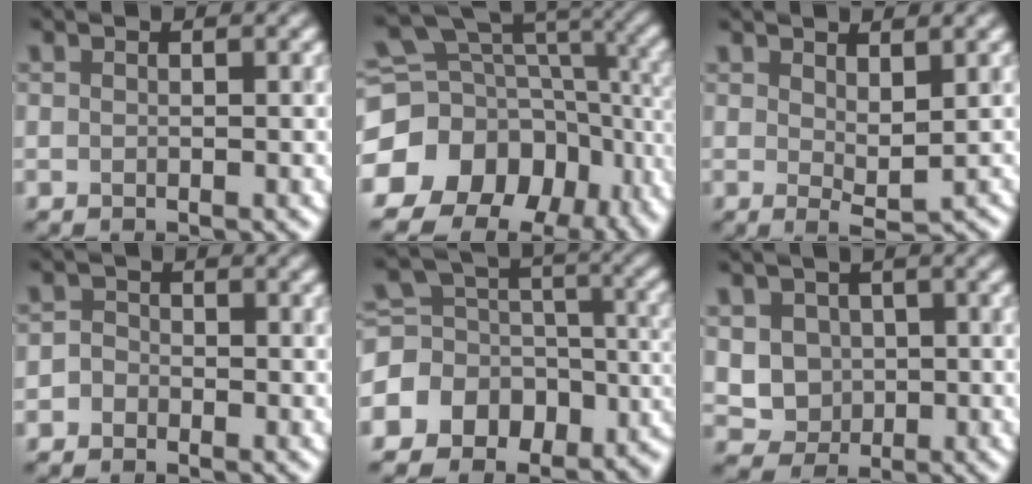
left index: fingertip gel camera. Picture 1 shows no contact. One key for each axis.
{"total": 17.0, "fx": -6.2, "fy": 12.7, "fz": 9.4, "tx": -0.196, "ty": 0.017, "tz": -0.084}
{"total": 2.1, "fx": 1.1, "fy": 0.6, "fz": 1.7, "tx": -0.031, "ty": -0.007, "tz": 0.021}
{"total": 1.2, "fx": -0.7, "fy": 1.0, "fz": 0.3, "tx": 0.002, "ty": 0.004, "tz": -0.020}
{"total": 13.8, "fx": -6.3, "fy": 10.7, "fz": 5.9, "tx": -0.141, "ty": -0.006, "tz": -0.081}
{"total": 3.1, "fx": 0.2, "fy": 2.8, "fz": 1.3, "tx": -0.030, "ty": -0.006, "tz": 0.006}